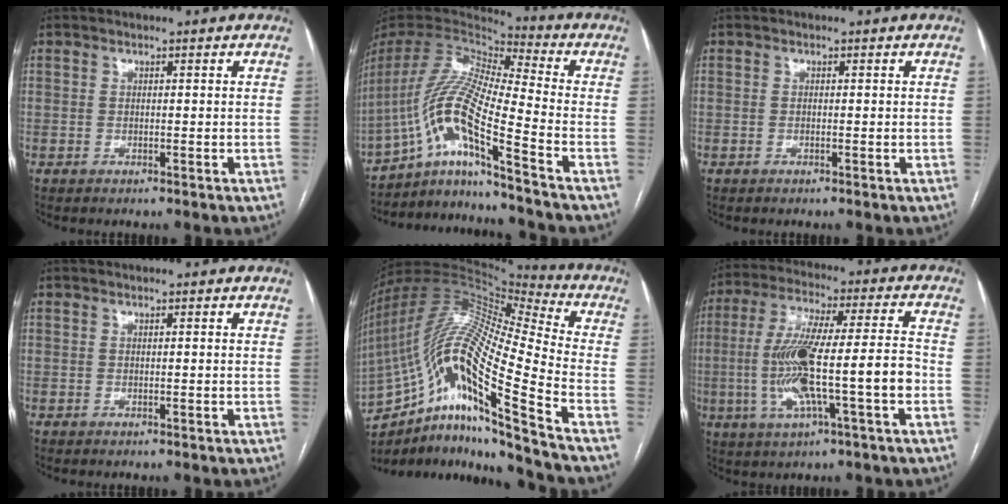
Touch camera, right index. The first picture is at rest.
{"total": 15.4, "force": [-9.6, -1.1, 11.9], "torque": [-0.245, 0.006, -0.178]}
{"total": 0.0}
{"total": 0.0}
{"total": 23.8, "force": [-13.5, 0.9, 19.6], "torque": [-0.396, 0.000, -0.246]}
{"total": 15.5, "force": [-3.1, 1.2, 15.2], "torque": [-0.290, 0.011, -0.054]}